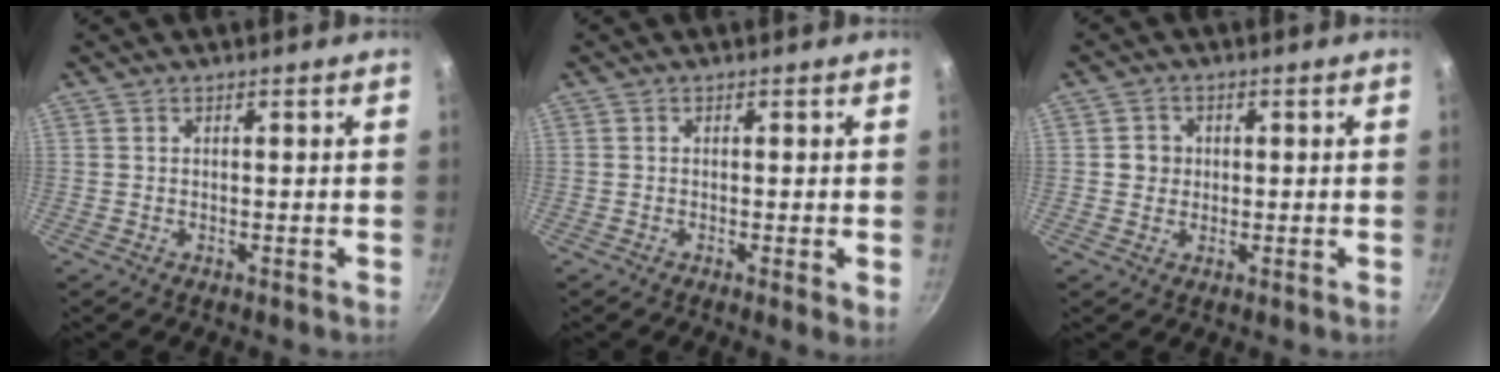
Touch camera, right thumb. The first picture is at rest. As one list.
[{"total": 2.3, "force": [-0.3, 0.4, 2.2], "torque": [-0.040, -0.009, -0.010]}, {"total": 3.2, "force": [0.3, 3.0, 1.0], "torque": [0.003, 0.005, 0.003]}]